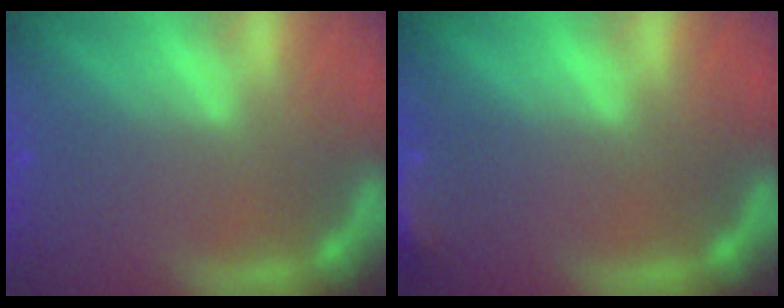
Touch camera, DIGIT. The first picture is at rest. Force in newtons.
{"total": 3.0}